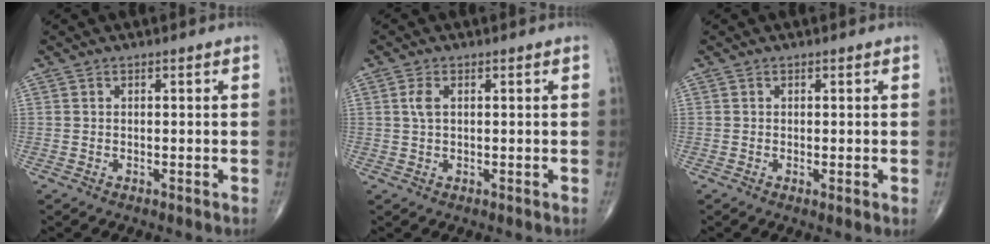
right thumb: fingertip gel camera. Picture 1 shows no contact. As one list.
[{"total": 2.2, "force": [0.5, 1.1, 1.9], "torque": [-0.047, 0.006, 0.011]}, {"total": 1.3, "force": [-0.1, 0.1, 1.3], "torque": [-0.022, -0.004, -0.002]}]